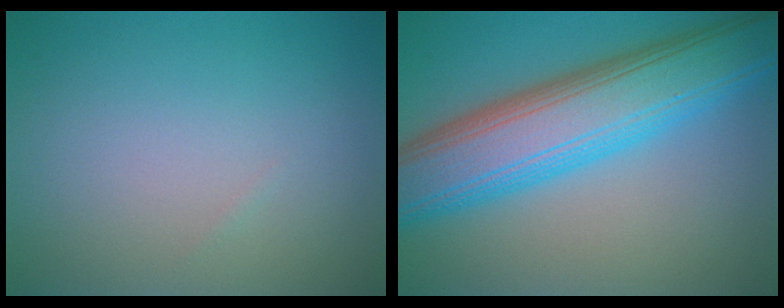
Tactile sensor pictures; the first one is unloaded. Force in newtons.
{"total": 10.6, "press": 10.6, "slide": 0.4}